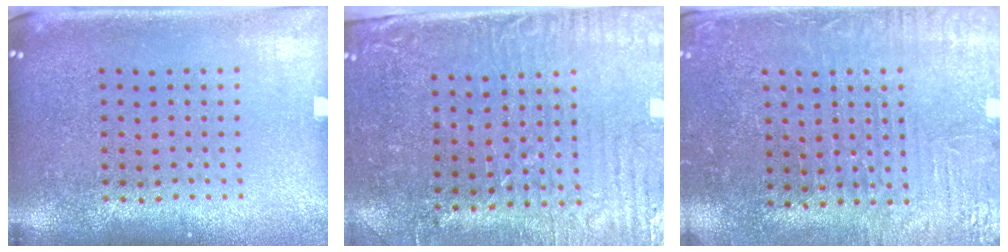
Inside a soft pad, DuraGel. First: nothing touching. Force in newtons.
{"total": 3.4, "press": 3.0, "slide": 1.6}
{"total": 3.1, "press": 3.0, "slide": 0.7}